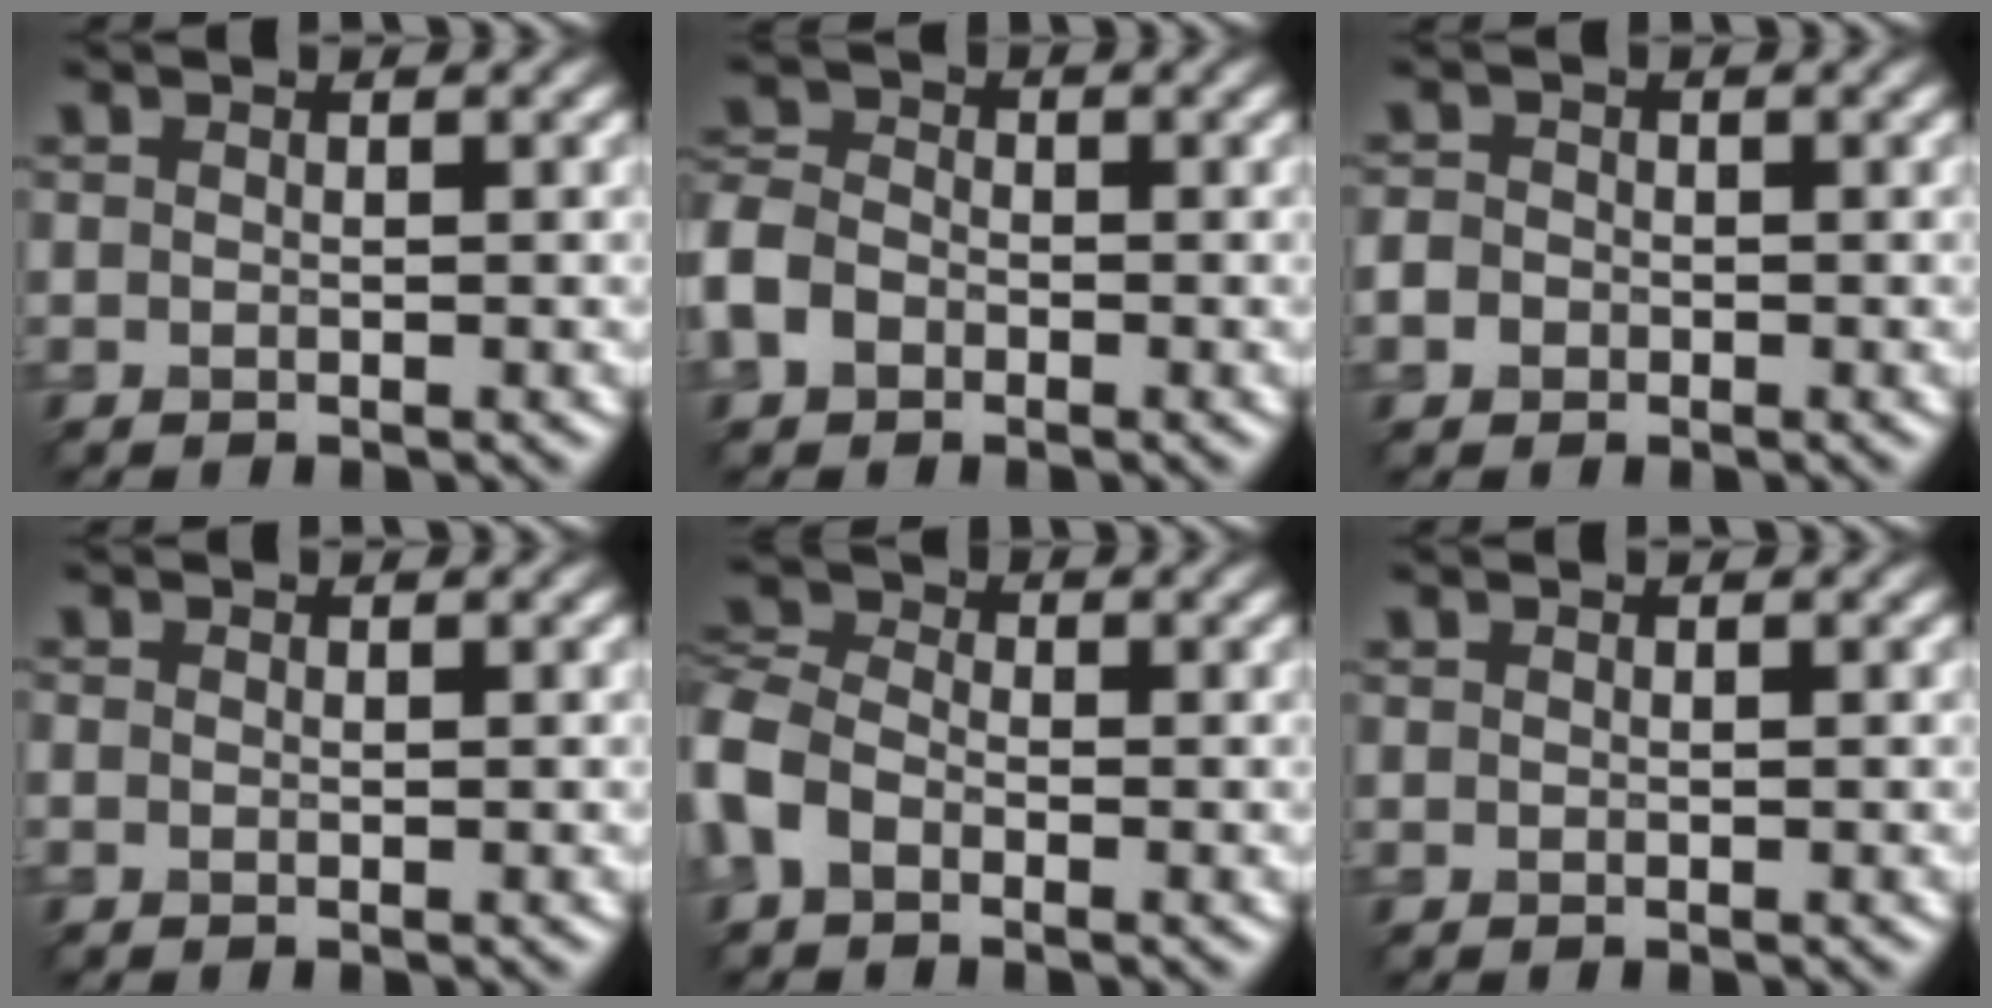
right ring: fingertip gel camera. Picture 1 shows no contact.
{"total": 4.5, "force": [-1.9, 3.3, 2.4], "torque": [-0.057, 0.001, -0.052]}
{"total": 2.0, "force": [-0.6, 1.7, 0.8], "torque": [-0.008, 0.004, -0.017]}
{"total": 0.0}
{"total": 4.7, "force": [-1.8, 3.2, 3.1], "torque": [-0.070, 0.008, -0.056]}
{"total": 0.0}